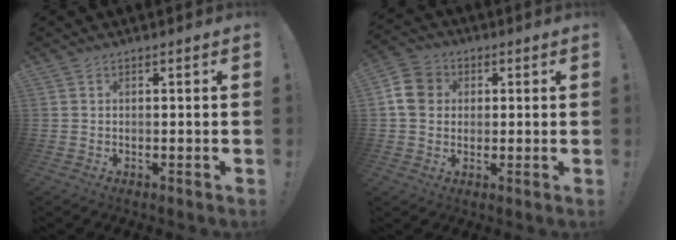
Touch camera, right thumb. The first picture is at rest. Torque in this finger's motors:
{"motor_torque": [-0.09, 0.46, -0.09, -0.05, 0.03]}